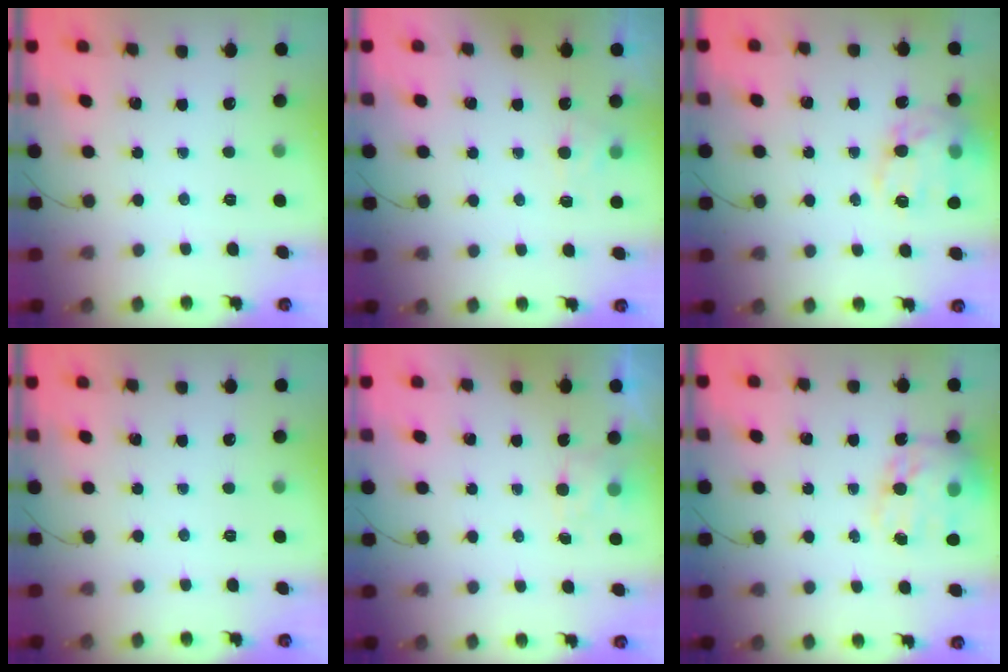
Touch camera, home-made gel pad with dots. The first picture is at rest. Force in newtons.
{"total": 6.3, "press": 6.1, "slide": 1.6}
{"total": 15.1, "press": 14.9, "slide": 2.5}
{"total": 0.0}
{"total": 1.9, "press": 1.5, "slide": 1.2}
{"total": 17.9, "press": 17.2, "slide": 5.0}